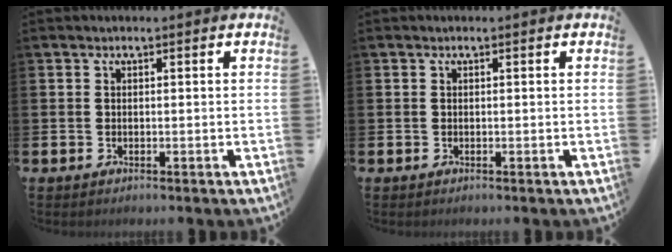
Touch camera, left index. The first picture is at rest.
{"total": 0.0}